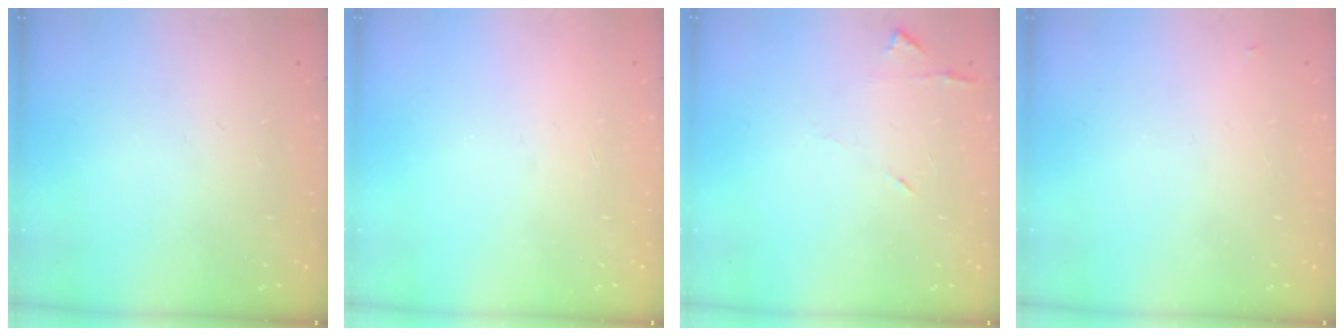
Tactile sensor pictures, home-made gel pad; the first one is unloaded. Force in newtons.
{"total": 1.5, "press": 1.5, "slide": 0.1}
{"total": 5.8, "press": 5.8, "slide": 0.7}
{"total": 2.8, "press": 2.8, "slide": 0.4}